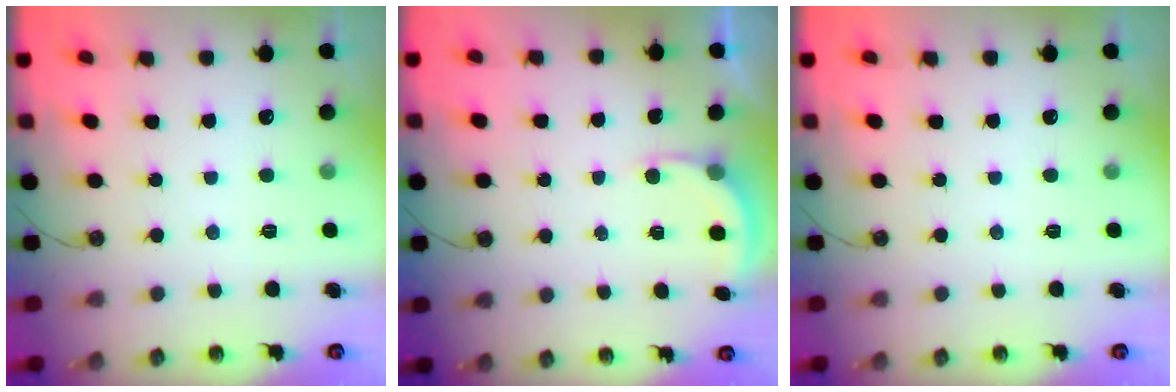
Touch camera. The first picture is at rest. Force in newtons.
{"total": 2.7, "press": 2.7, "slide": 0.2}
{"total": 0.0}